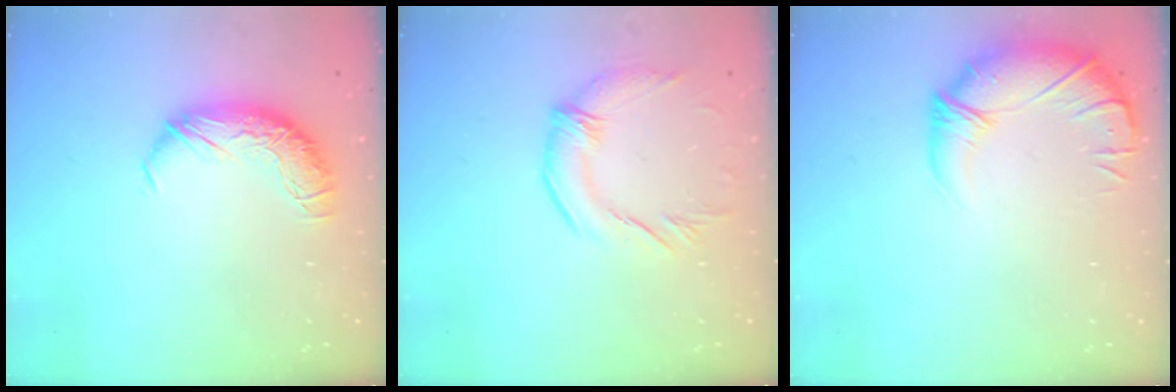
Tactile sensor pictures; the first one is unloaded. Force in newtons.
{"total": 2.3, "press": 1.8, "slide": 1.4}
{"total": 2.9, "press": 1.8, "slide": 2.3}